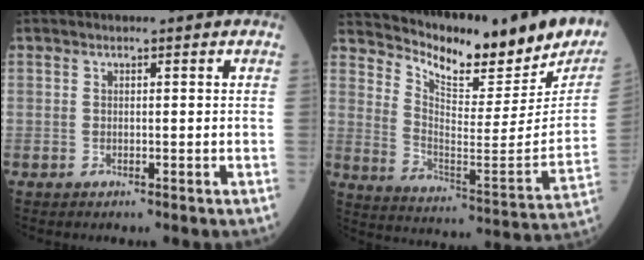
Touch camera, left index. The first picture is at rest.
{"total": 20.1, "force": [17.9, 5.0, 7.7], "torque": [-0.124, -0.062, 0.248]}